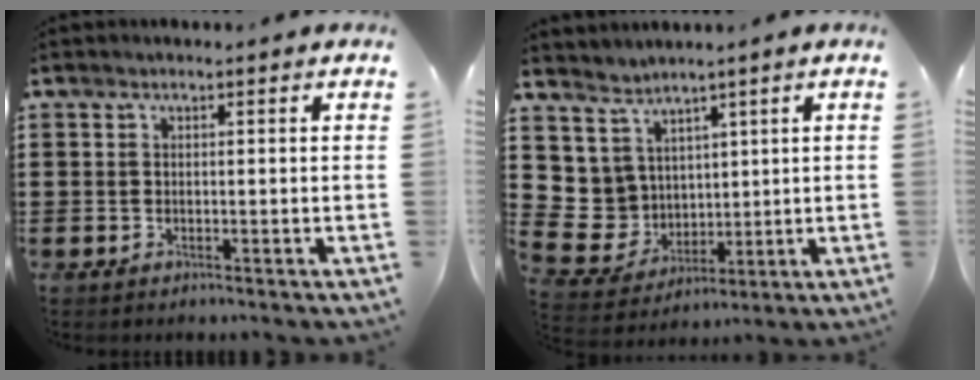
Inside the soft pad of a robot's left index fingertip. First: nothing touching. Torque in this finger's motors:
{"motor_torque": [1.20, -0.94, 0.00, 0.01]}